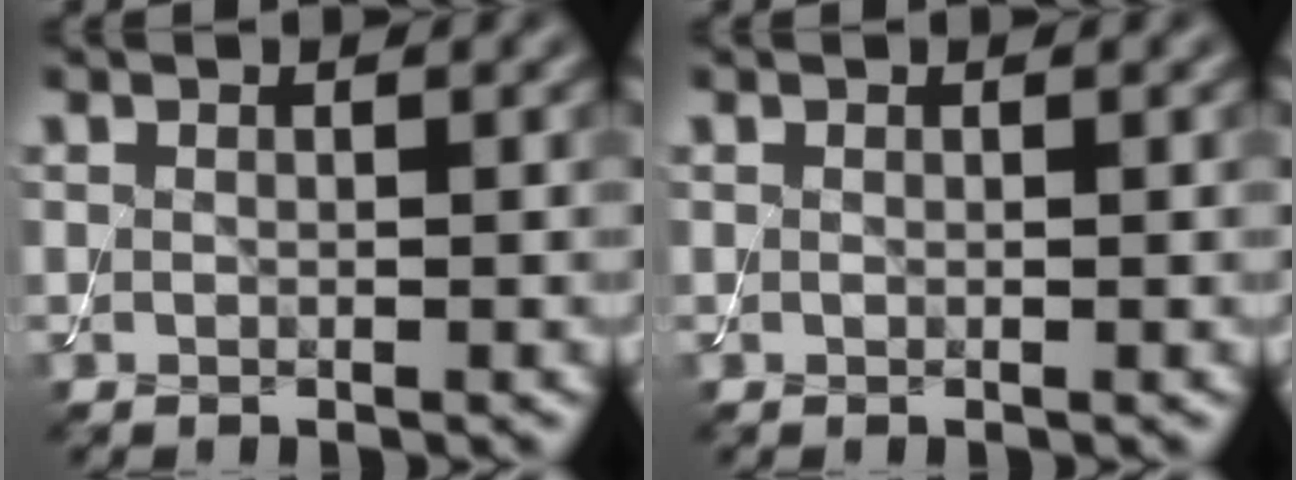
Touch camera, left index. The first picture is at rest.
{"total": 0.0}